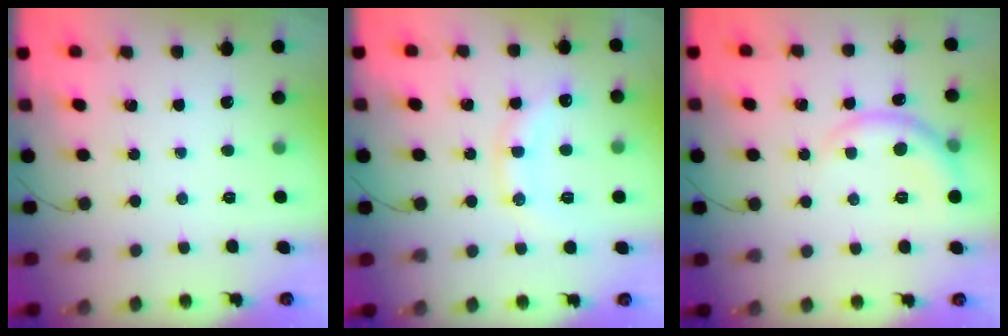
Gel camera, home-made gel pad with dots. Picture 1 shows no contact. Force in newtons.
{"total": 12.6, "press": 12.6, "slide": 0.5}
{"total": 6.8, "press": 6.7, "slide": 1.0}